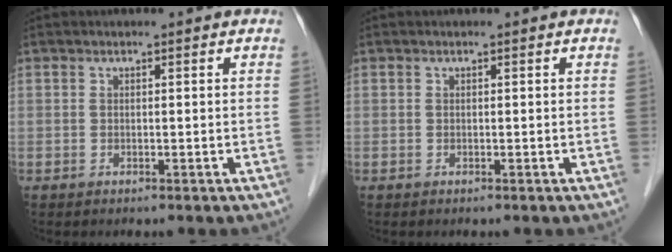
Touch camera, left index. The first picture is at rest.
{"total": 0.0}